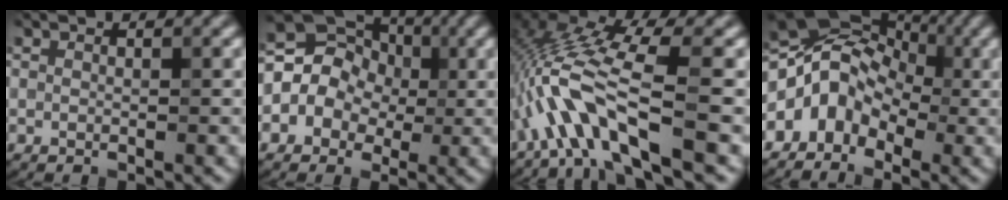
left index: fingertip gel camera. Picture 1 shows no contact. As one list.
[{"total": 7.2, "force": [0.0, 6.5, 3.1], "torque": [-0.033, 0.034, -0.034]}, {"total": 7.2, "force": [-2.9, 1.6, 6.4], "torque": [-0.133, 0.016, -0.062]}, {"total": 5.3, "force": [-1.9, 4.0, 2.9], "torque": [-0.039, 0.012, -0.049]}]